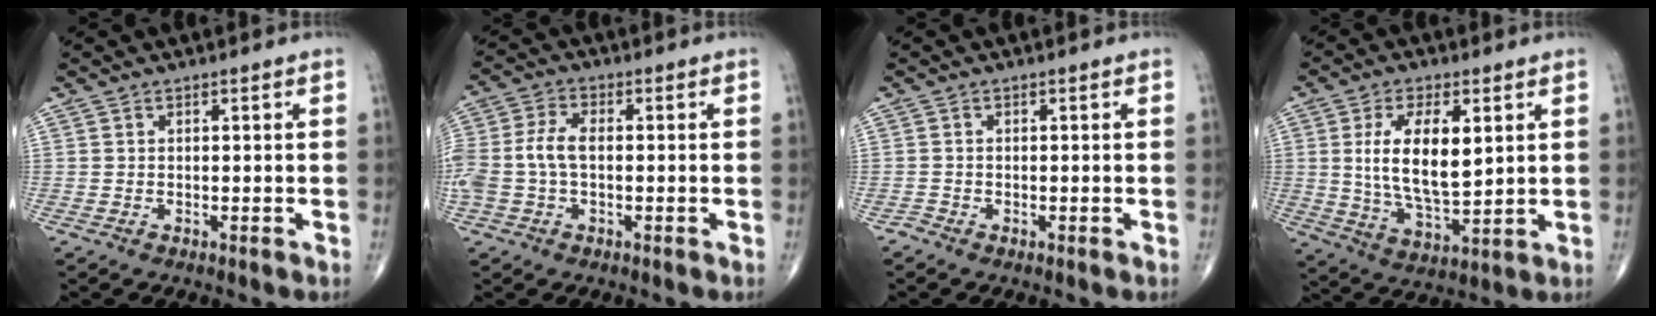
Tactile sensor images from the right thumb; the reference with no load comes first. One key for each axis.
{"total": 8.5, "fx": -0.7, "fy": 5.1, "fz": 6.8, "tx": -0.172, "ty": 0.021, "tz": -0.015}
{"total": 0.6, "fx": -0.5, "fy": 0.2, "fz": 0.0, "tx": -0.002, "ty": -0.002, "tz": -0.016}
{"total": 13.2, "fx": 2.8, "fy": 6.0, "fz": 11.5, "tx": -0.201, "ty": -0.020, "tz": 0.059}